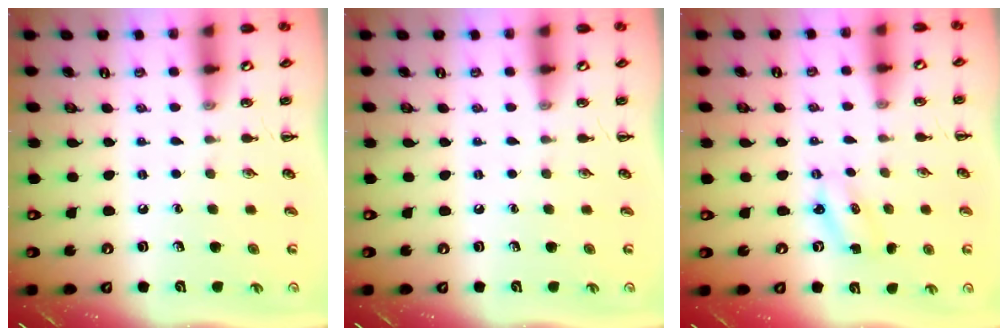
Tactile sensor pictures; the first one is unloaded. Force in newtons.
{"total": 0.0}
{"total": 2.0, "press": 1.9, "slide": 0.6}